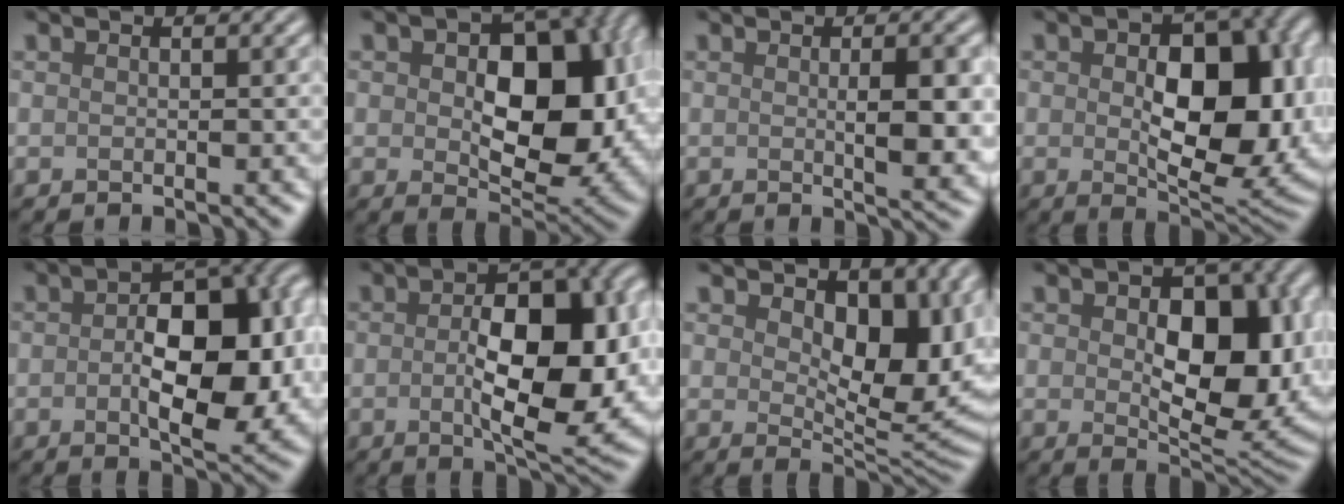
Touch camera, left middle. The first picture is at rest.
{"total": 12.2, "force": [0.5, 7.4, 9.7], "torque": [-0.135, -0.008, 0.018]}
{"total": 5.0, "force": [0.1, 1.2, 4.8], "torque": [-0.068, -0.004, 0.006]}
{"total": 11.5, "force": [0.0, 6.6, 9.5], "torque": [-0.135, -0.008, 0.010]}
{"total": 11.3, "force": [-0.1, 6.1, 9.5], "torque": [-0.122, 0.002, 0.000]}
{"total": 10.8, "force": [-0.7, 5.0, 9.5], "torque": [-0.137, -0.002, -0.008]}
{"total": 8.1, "force": [1.8, 4.7, 6.3], "torque": [-0.102, -0.013, 0.029]}
{"total": 10.2, "force": [0.4, 5.9, 8.3], "torque": [-0.121, -0.008, 0.011]}